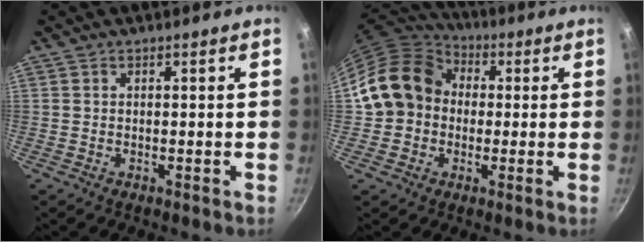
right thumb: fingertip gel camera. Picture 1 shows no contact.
{"total": 14.8, "force": [1.1, 12.6, 7.7], "torque": [-0.113, 0.036, 0.006]}